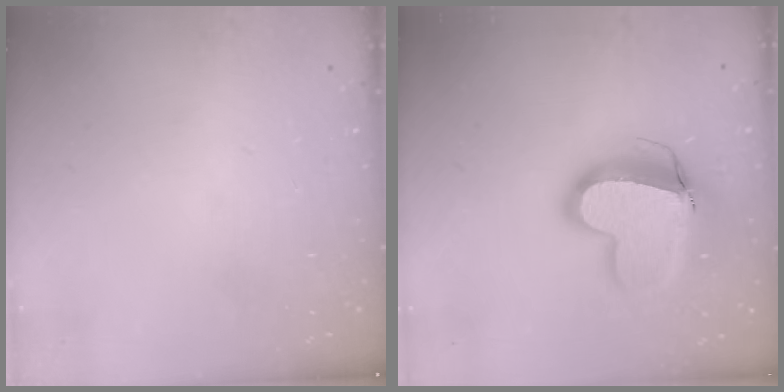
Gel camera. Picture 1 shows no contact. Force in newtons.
{"total": 16.2, "press": 16.0, "slide": 2.1}